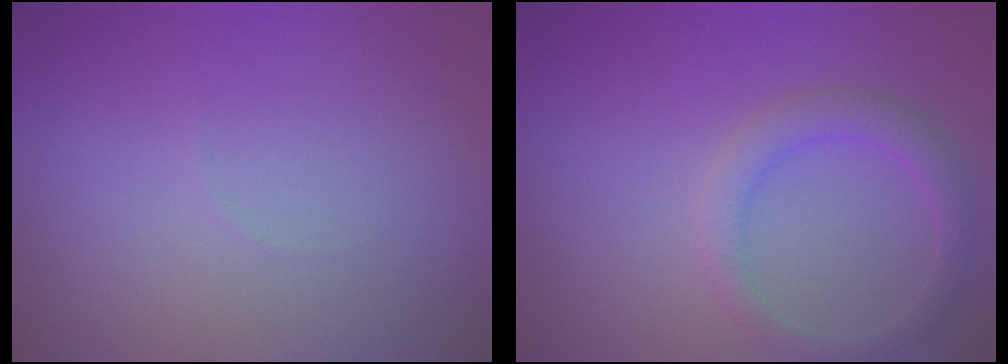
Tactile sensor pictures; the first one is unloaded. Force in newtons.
{"total": 2.5, "press": 2.5, "slide": 0.0}